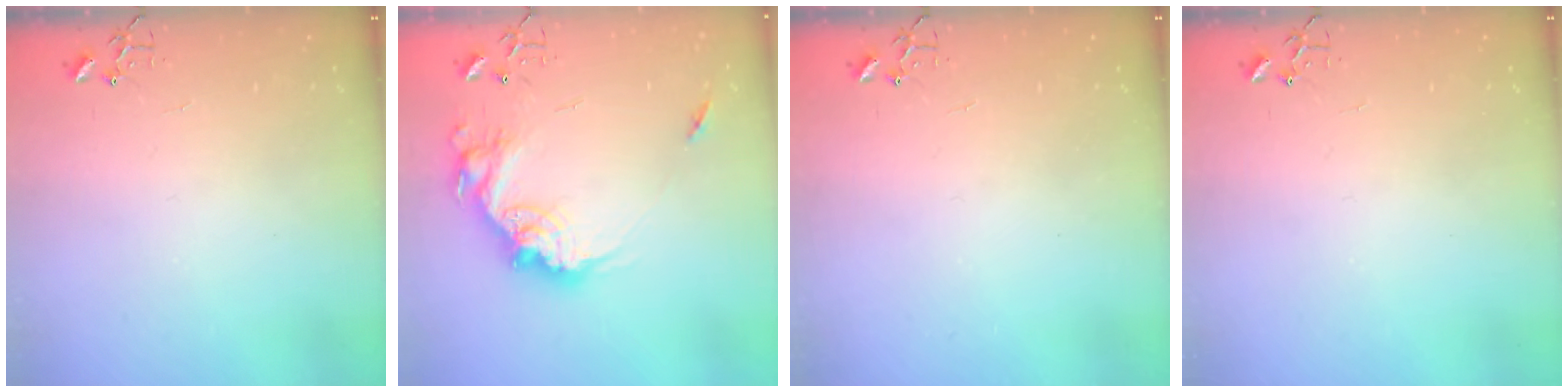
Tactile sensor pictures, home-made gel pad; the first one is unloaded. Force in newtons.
{"total": 19.1, "press": 19.0, "slide": 1.6}
{"total": 0.0}
{"total": 0.0}